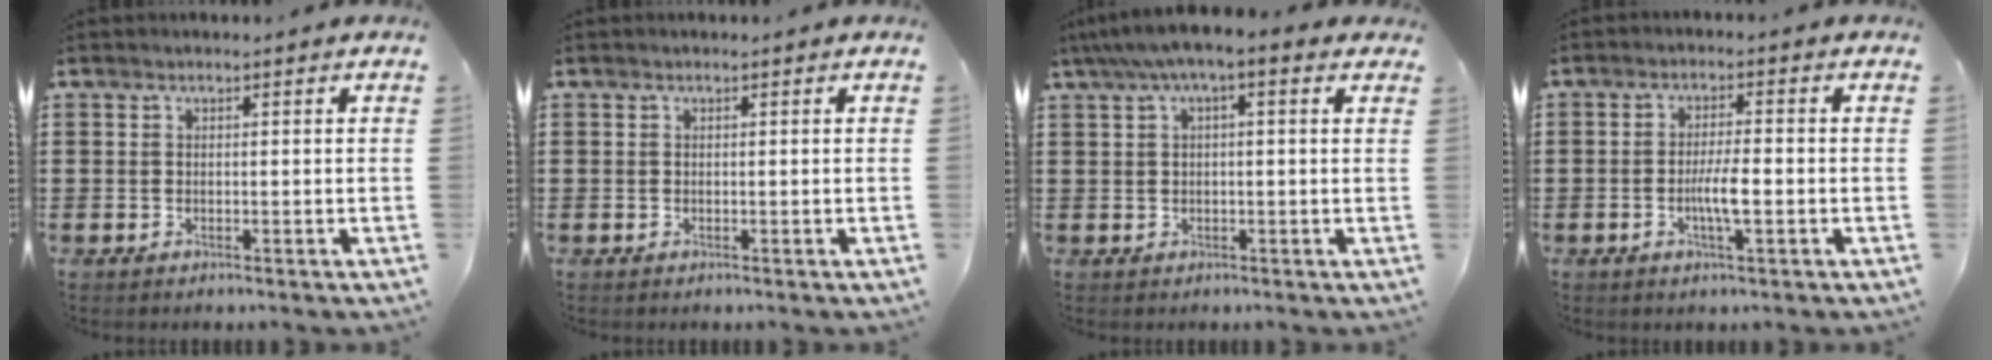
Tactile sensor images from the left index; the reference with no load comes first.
{"total": 0.0}
{"total": 3.8, "force": [1.0, 0.9, 3.5], "torque": [-0.066, 0.005, 0.014]}
{"total": 4.4, "force": [-1.2, 0.9, 4.1], "torque": [-0.079, 0.001, -0.024]}